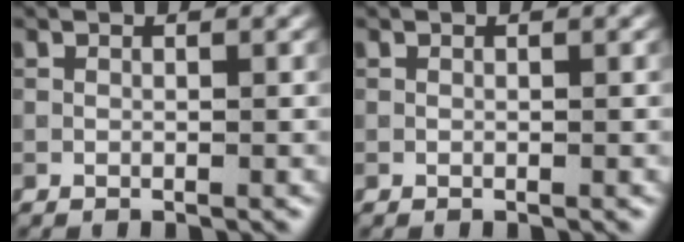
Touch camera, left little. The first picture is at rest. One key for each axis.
{"total": 0.0}